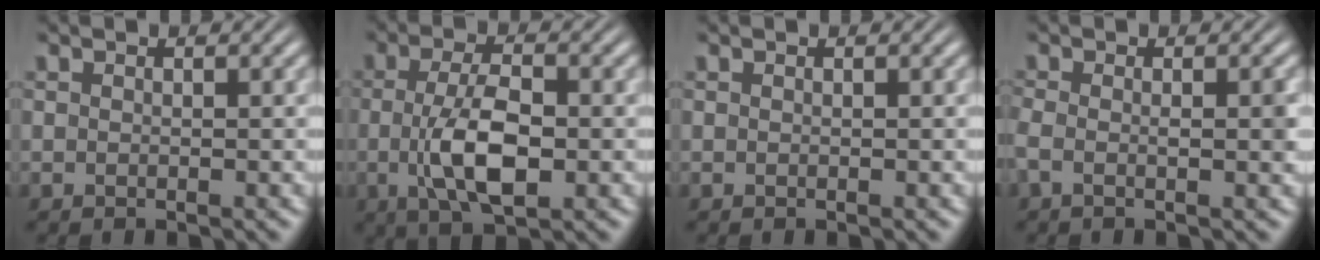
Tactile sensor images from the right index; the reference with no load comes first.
{"total": 5.8, "force": [-0.9, 2.2, 5.3], "torque": [-0.098, -0.013, -0.011]}
{"total": 0.0}
{"total": 2.1, "force": [-0.7, 0.7, 1.8], "torque": [-0.045, -0.017, -0.007]}